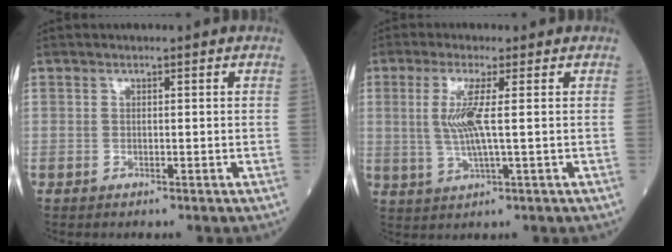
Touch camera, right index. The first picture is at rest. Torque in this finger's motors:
{"motor_torque": [0.18, 0.11, 0.12, 0.08]}